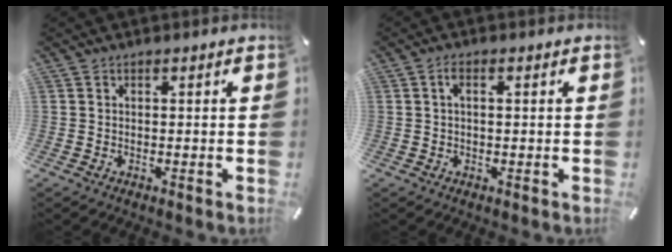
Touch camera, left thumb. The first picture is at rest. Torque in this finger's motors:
{"motor_torque": [0.01, -0.19, 0.13, 0.11, 0.01]}